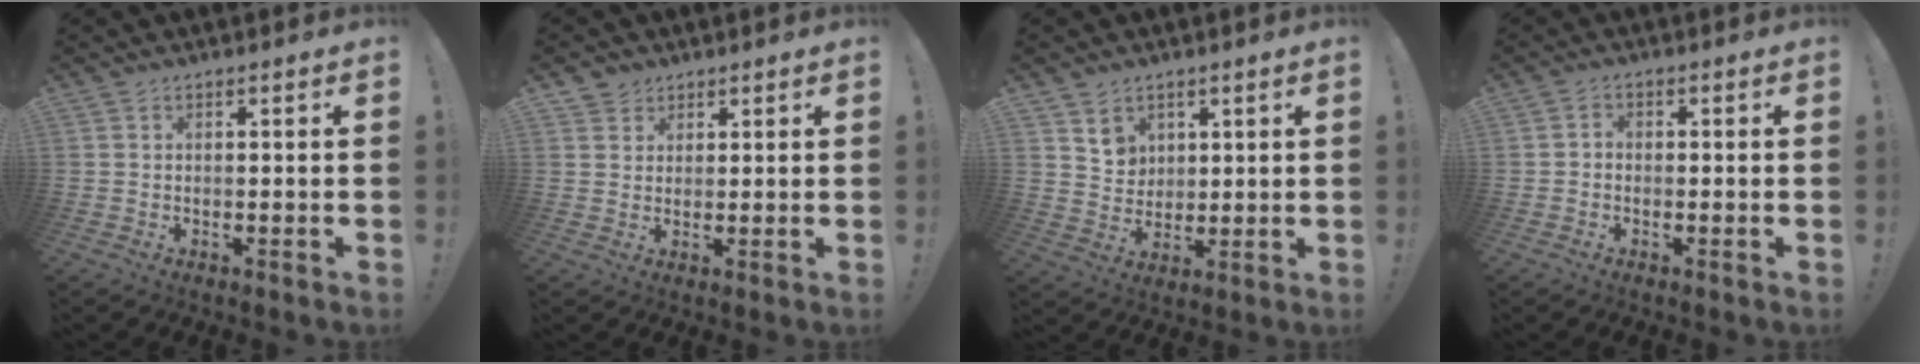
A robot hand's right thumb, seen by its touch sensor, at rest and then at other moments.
{"total": 3.7, "force": [2.4, 2.8, 0.0], "torque": [0.009, -0.015, 0.042]}
{"total": 6.7, "force": [4.1, 5.2, 0.9], "torque": [0.005, -0.038, 0.077]}
{"total": 1.5, "force": [-0.9, 1.0, 0.7], "torque": [-0.012, 0.006, -0.016]}